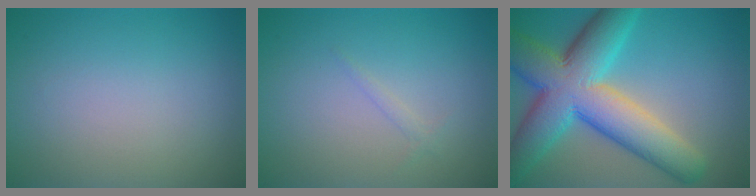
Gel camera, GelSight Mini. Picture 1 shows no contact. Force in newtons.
{"total": 0.6, "press": 0.6, "slide": 0.1}
{"total": 12.0, "press": 11.9, "slide": 0.6}